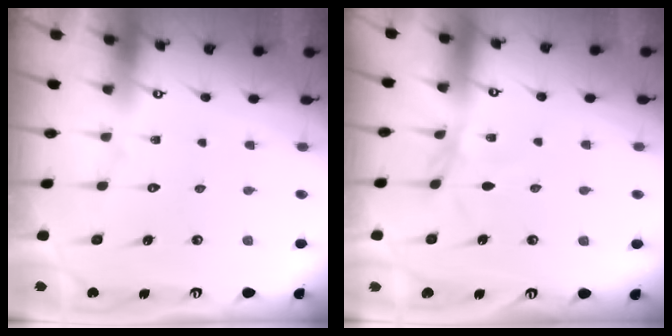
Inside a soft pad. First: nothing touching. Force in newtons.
{"total": 1.7, "press": 1.7, "slide": 0.5}